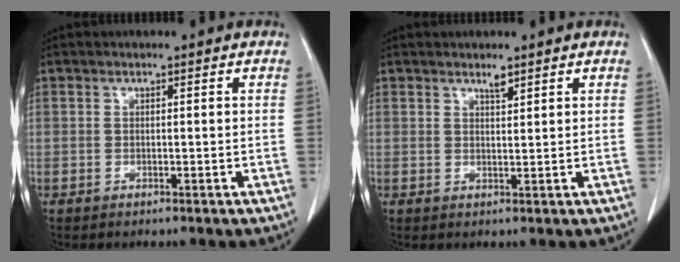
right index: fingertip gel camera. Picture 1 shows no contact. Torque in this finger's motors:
{"motor_torque": [0.02, 0.01, 0.00, 0.00]}